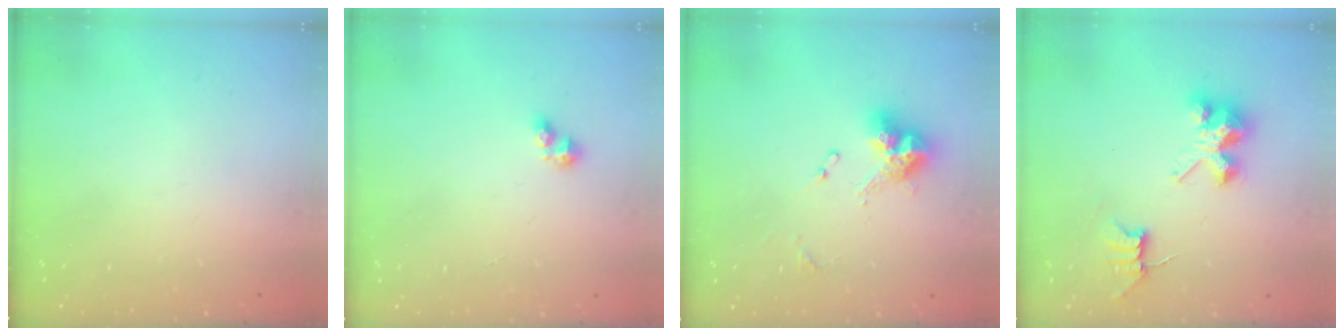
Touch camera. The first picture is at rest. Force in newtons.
{"total": 3.6, "press": 3.6, "slide": 0.5}
{"total": 11.8, "press": 11.8, "slide": 1.3}
{"total": 8.3, "press": 8.3, "slide": 0.9}